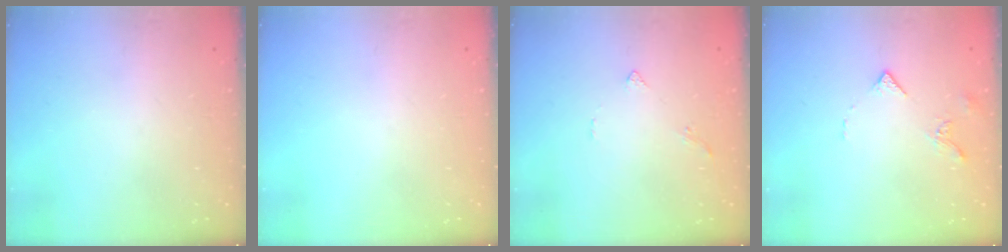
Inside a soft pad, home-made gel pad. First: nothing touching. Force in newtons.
{"total": 0.0}
{"total": 1.4, "press": 1.4, "slide": 0.4}
{"total": 4.4, "press": 4.4, "slide": 0.8}